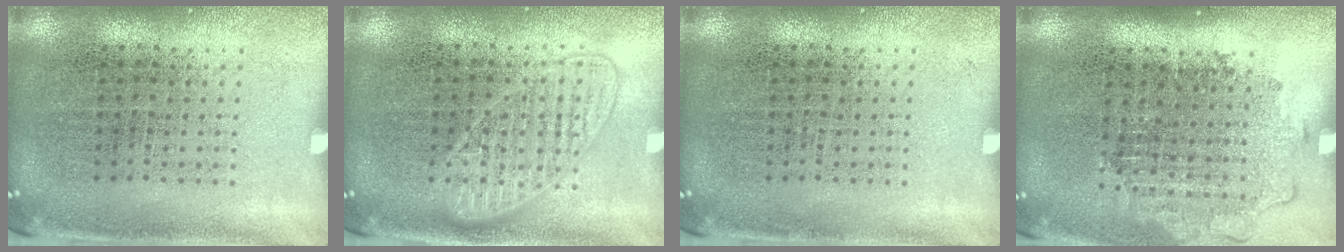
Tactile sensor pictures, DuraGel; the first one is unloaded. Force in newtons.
{"total": 2.5, "press": 2.4, "slide": 0.4}
{"total": 0.0}
{"total": 1.1, "press": 1.0, "slide": 0.5}